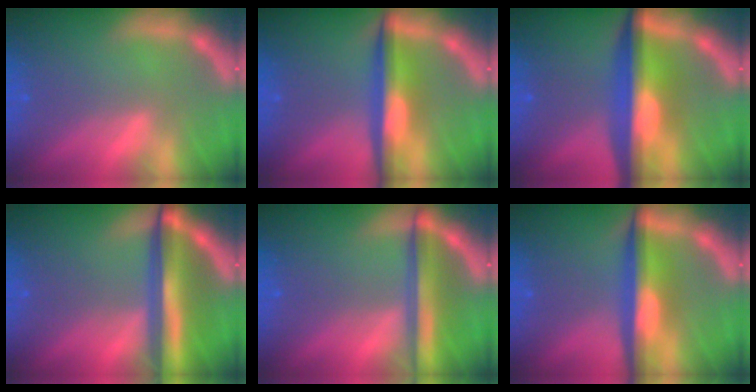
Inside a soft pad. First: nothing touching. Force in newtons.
{"total": 6.0}
{"total": 9.6}
{"total": 9.1}
{"total": 6.0}
{"total": 6.5}